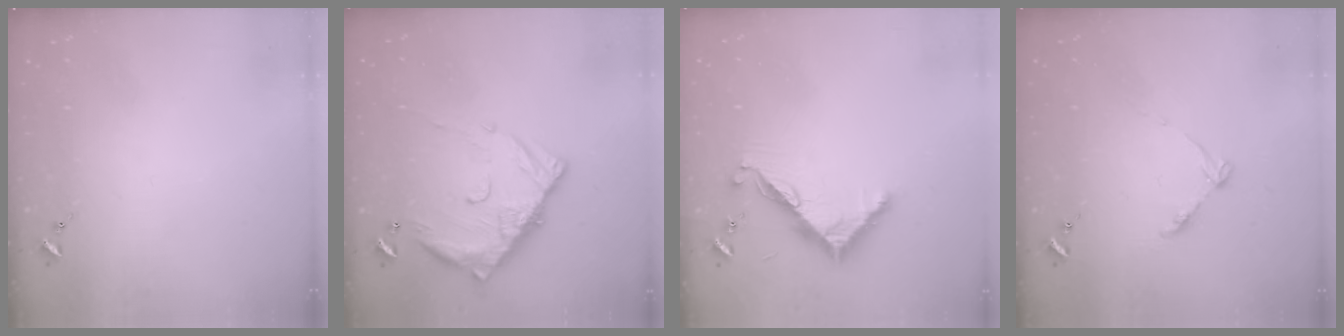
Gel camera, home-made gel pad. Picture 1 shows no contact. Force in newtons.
{"total": 14.4, "press": 14.4, "slide": 1.3}
{"total": 8.5, "press": 8.5, "slide": 0.6}
{"total": 5.6, "press": 5.5, "slide": 0.7}